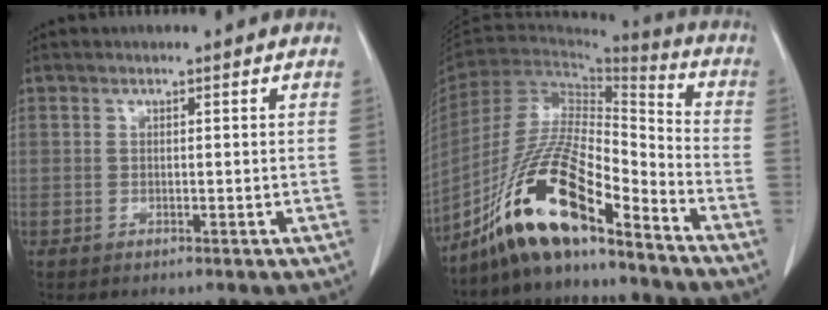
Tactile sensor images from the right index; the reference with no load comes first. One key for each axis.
{"total": 16.1, "fx": -11.6, "fy": 2.6, "fz": 10.9, "tx": -0.206, "ty": 0.002, "tz": -0.213}